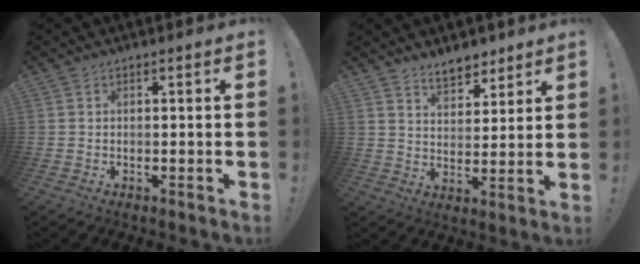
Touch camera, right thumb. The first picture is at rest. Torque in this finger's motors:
{"motor_torque": [-0.49, 0.74, -0.11, 0.01, 0.11]}